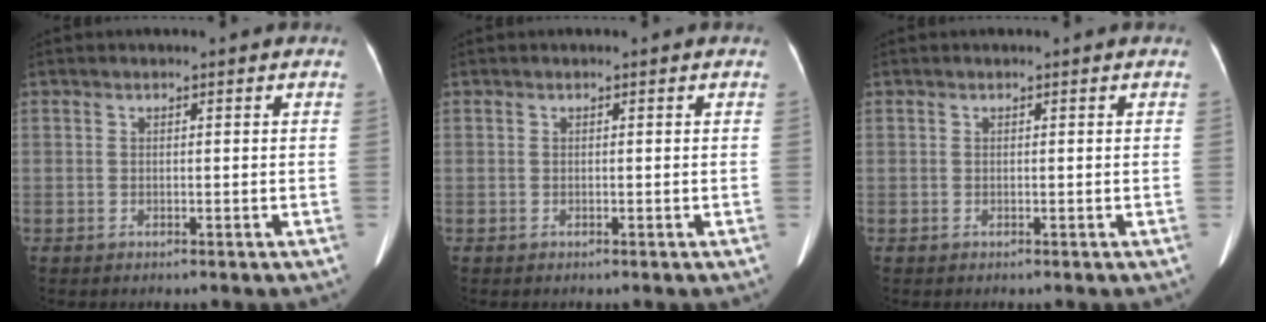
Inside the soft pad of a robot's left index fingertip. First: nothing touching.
{"total": 0.0}
{"total": 0.0}